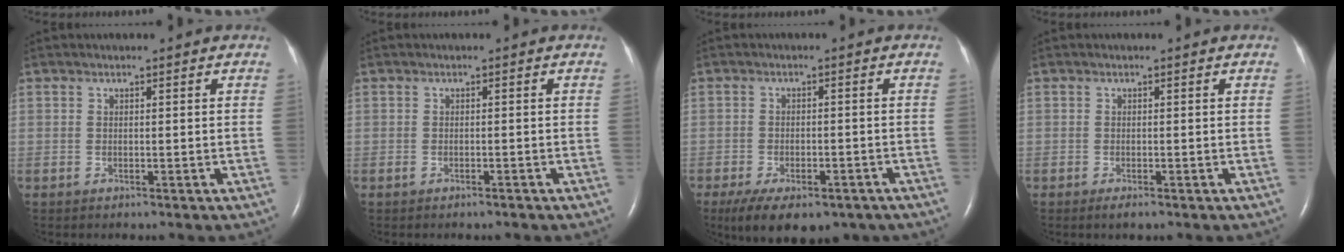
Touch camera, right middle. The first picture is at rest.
{"total": 0.8, "force": [-0.7, 0.2, 0.5], "torque": [-0.013, -0.001, -0.008]}
{"total": 12.6, "force": [-8.7, 5.6, 7.2], "torque": [-0.124, -0.009, -0.120]}
{"total": 1.1, "force": [-0.7, 0.2, 0.8], "torque": [-0.017, -0.004, -0.009]}